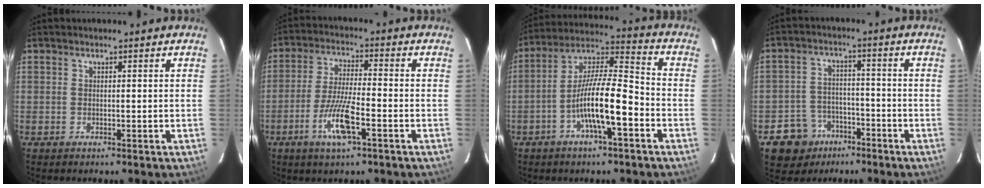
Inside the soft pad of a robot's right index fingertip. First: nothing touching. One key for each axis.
{"total": 8.3, "fx": -3.6, "fy": 1.2, "fz": 7.4, "tx": -0.148, "ty": -0.007, "tz": -0.065}
{"total": 12.7, "fx": -4.5, "fy": 1.9, "fz": 11.7, "tx": -0.219, "ty": 0.014, "tz": -0.080}
{"total": 7.5, "fx": -4.1, "fy": 6.2, "fz": 1.2, "tx": -0.023, "ty": 0.011, "tz": -0.059}